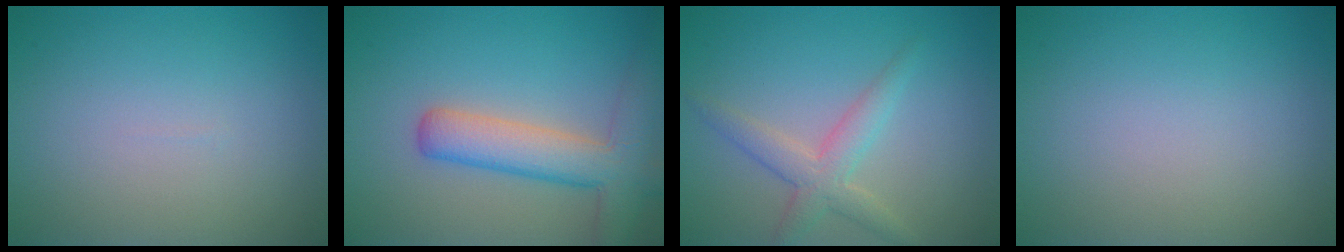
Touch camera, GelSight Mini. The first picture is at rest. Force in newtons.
{"total": 6.0, "press": 6.0, "slide": 0.3}
{"total": 3.0, "press": 3.0, "slide": 0.3}
{"total": 0.0}